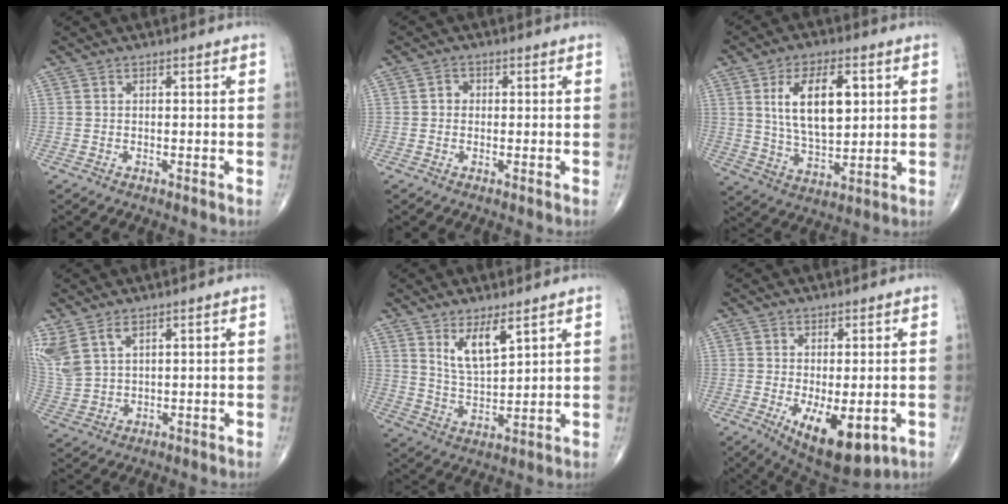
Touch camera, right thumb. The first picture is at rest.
{"total": 1.6, "force": [0.0, 1.4, 0.7], "torque": [-0.001, 0.005, -0.005]}
{"total": 14.0, "force": [3.7, 7.0, 11.5], "torque": [-0.186, -0.013, 0.075]}
{"total": 9.1, "force": [5.1, 4.9, 5.8], "torque": [-0.144, -0.008, 0.120]}
{"total": 7.6, "force": [4.3, 2.6, 5.6], "torque": [-0.095, -0.038, 0.088]}
{"total": 11.6, "force": [-3.8, 5.1, 9.8], "torque": [-0.139, -0.018, -0.042]}